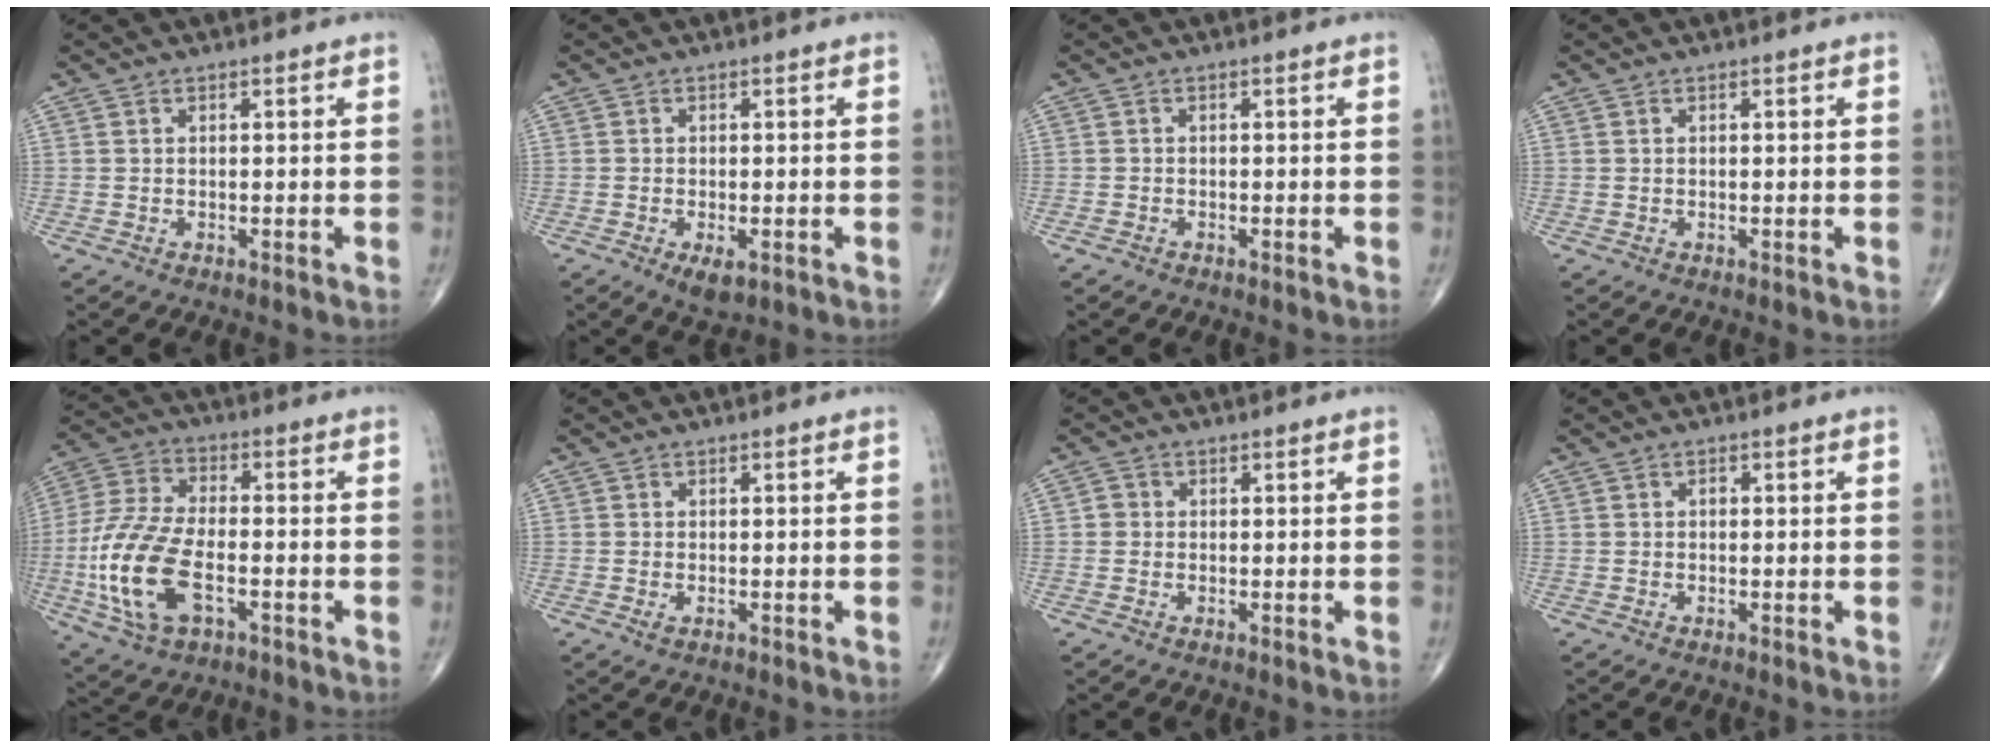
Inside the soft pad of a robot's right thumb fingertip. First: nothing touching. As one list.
[{"total": 4.9, "force": [-2.0, 2.1, 4.0], "torque": [-0.066, -0.009, -0.026]}, {"total": 0.8, "force": [-0.6, 0.5, 0.1], "torque": [-0.004, 0.001, -0.014]}, {"total": 0.0}, {"total": 16.4, "force": [-4.4, 8.3, 13.5], "torque": [-0.296, 0.014, -0.081]}, {"total": 1.0, "force": [-0.3, 0.5, 0.8], "torque": [-0.017, -0.004, -0.006]}, {"total": 1.4, "force": [-0.1, 1.4, 0.4], "torque": [0.001, 0.004, -0.003]}, {"total": 0.6, "force": [0.0, 0.4, 0.3], "torque": [-0.002, 0.001, -0.004]}]